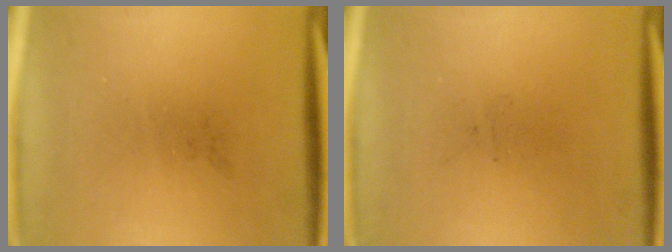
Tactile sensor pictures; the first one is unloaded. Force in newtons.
{"total": 0.0}